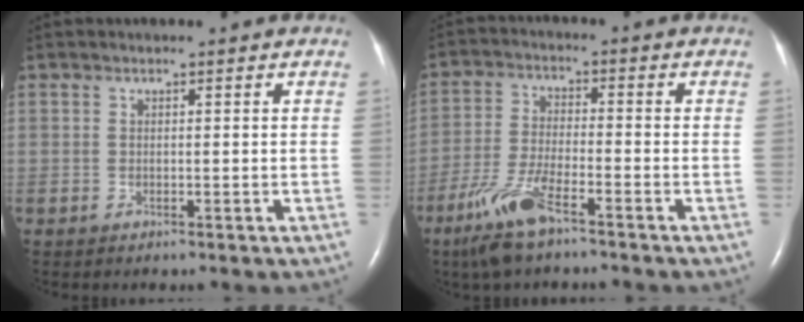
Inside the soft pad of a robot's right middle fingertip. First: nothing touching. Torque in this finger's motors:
{"motor_torque": [1.09, -1.05, 0.17, 0.11]}